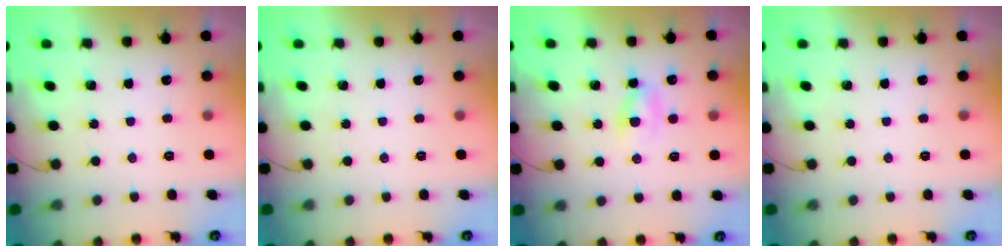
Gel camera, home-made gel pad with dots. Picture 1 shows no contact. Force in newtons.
{"total": 0.0}
{"total": 2.5, "press": 2.2, "slide": 1.1}
{"total": 0.0}